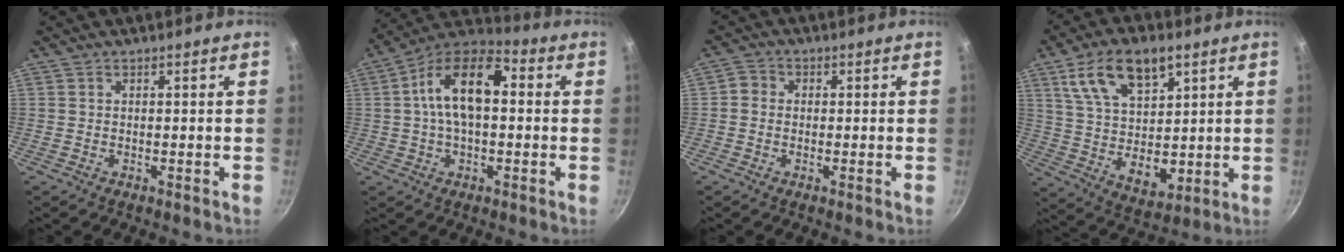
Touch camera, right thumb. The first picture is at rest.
{"total": 14.6, "force": [1.7, 8.0, 12.1], "torque": [-0.188, 0.034, 0.008]}
{"total": 2.4, "force": [-0.3, 2.2, 0.9], "torque": [-0.015, 0.003, -0.017]}
{"total": 17.2, "force": [7.9, 10.1, 11.5], "torque": [-0.165, -0.026, 0.154]}